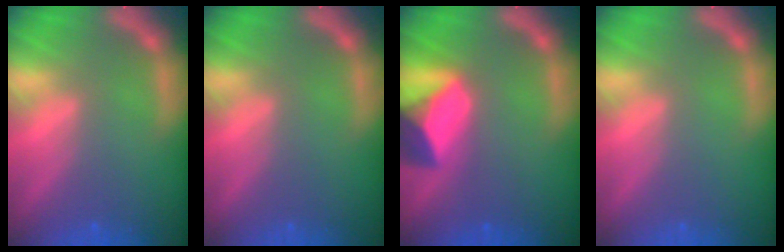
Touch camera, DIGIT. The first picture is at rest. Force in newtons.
{"total": 0.0}
{"total": 7.5}
{"total": 0.0}